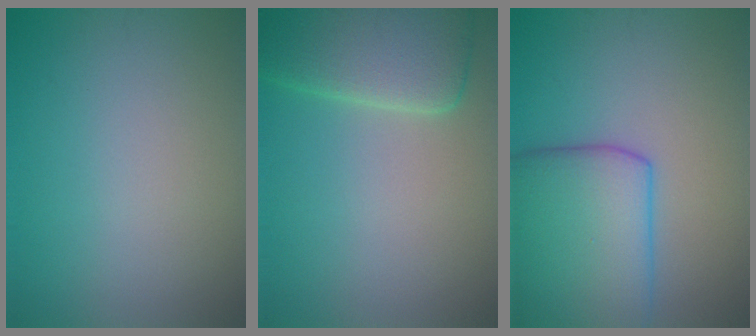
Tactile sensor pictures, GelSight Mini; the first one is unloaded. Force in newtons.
{"total": 6.4, "press": 6.3, "slide": 0.8}
{"total": 8.4, "press": 8.4, "slide": 0.5}